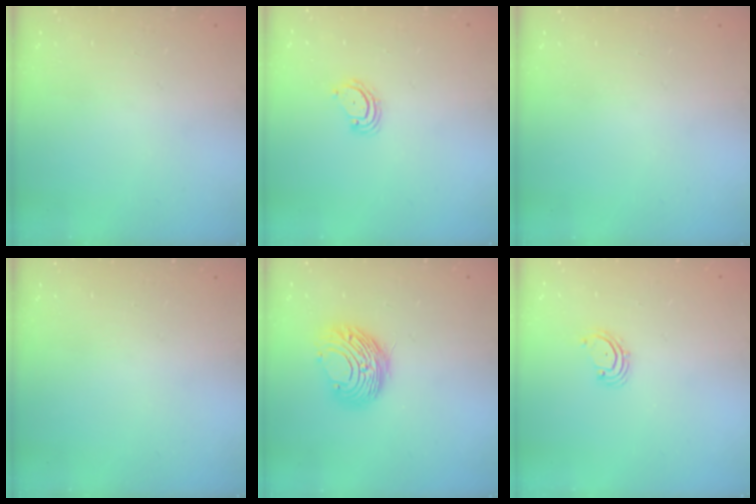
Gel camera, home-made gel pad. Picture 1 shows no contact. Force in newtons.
{"total": 3.8, "press": 3.8, "slide": 0.3}
{"total": 0.0}
{"total": 0.0}
{"total": 10.6, "press": 10.6, "slide": 0.5}
{"total": 2.3, "press": 2.3, "slide": 0.5}